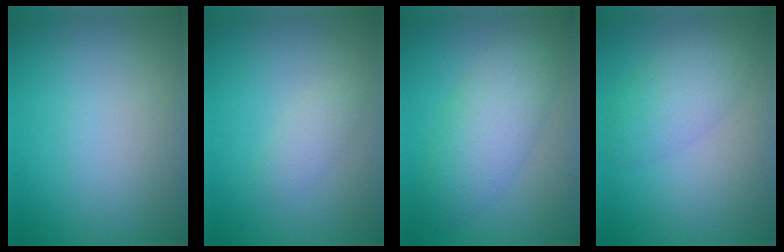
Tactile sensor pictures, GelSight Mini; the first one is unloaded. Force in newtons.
{"total": 1.4, "press": 1.4, "slide": 0.1}
{"total": 4.8, "press": 4.8, "slide": 0.1}
{"total": 3.3, "press": 3.3, "slide": 0.1}